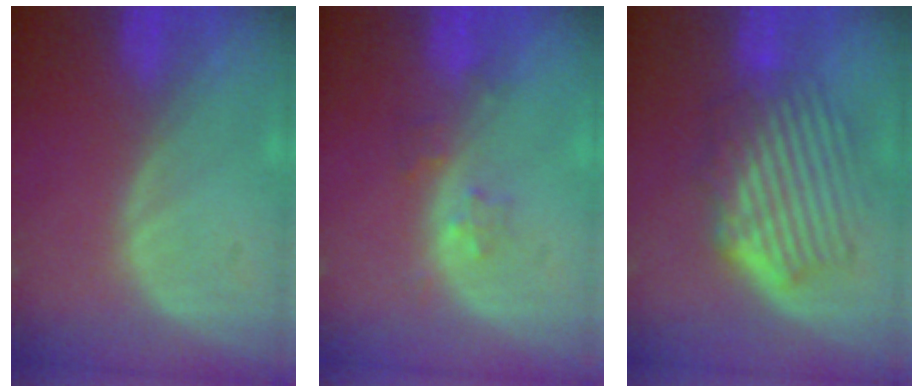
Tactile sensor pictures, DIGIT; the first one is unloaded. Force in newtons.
{"total": 2.3, "press": 2.2, "slide": 0.3}
{"total": 9.1, "press": 8.2, "slide": 4.0}